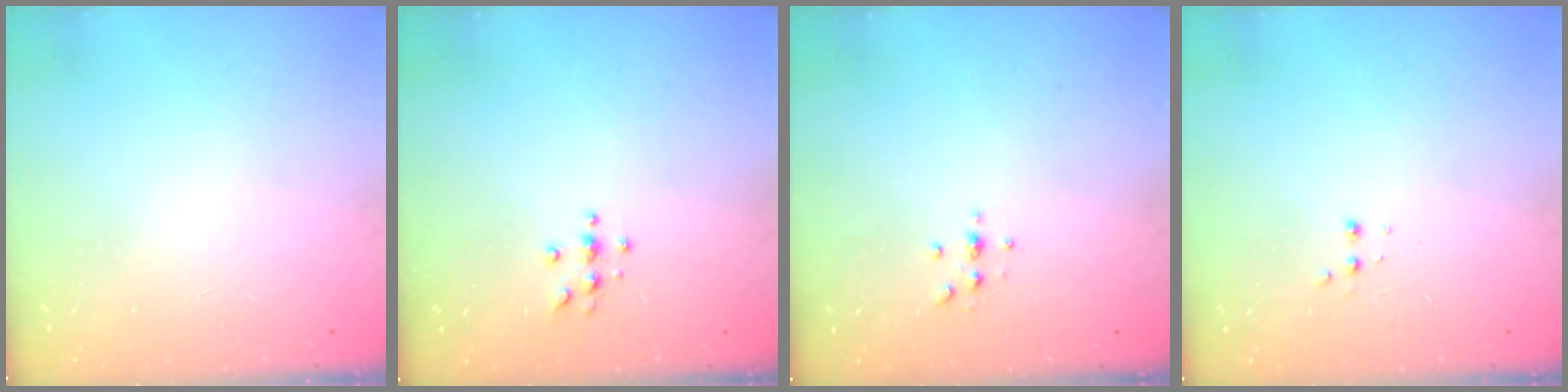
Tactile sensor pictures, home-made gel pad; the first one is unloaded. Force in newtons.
{"total": 3.8, "press": 3.7, "slide": 0.5}
{"total": 2.3, "press": 2.2, "slide": 0.2}
{"total": 2.5, "press": 2.4, "slide": 0.8}